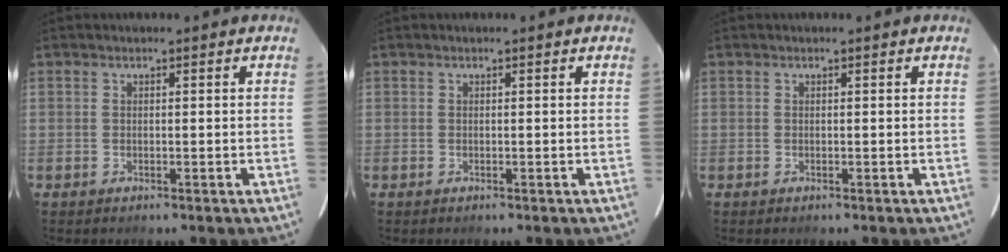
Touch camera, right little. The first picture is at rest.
{"total": 0.0}
{"total": 0.0}